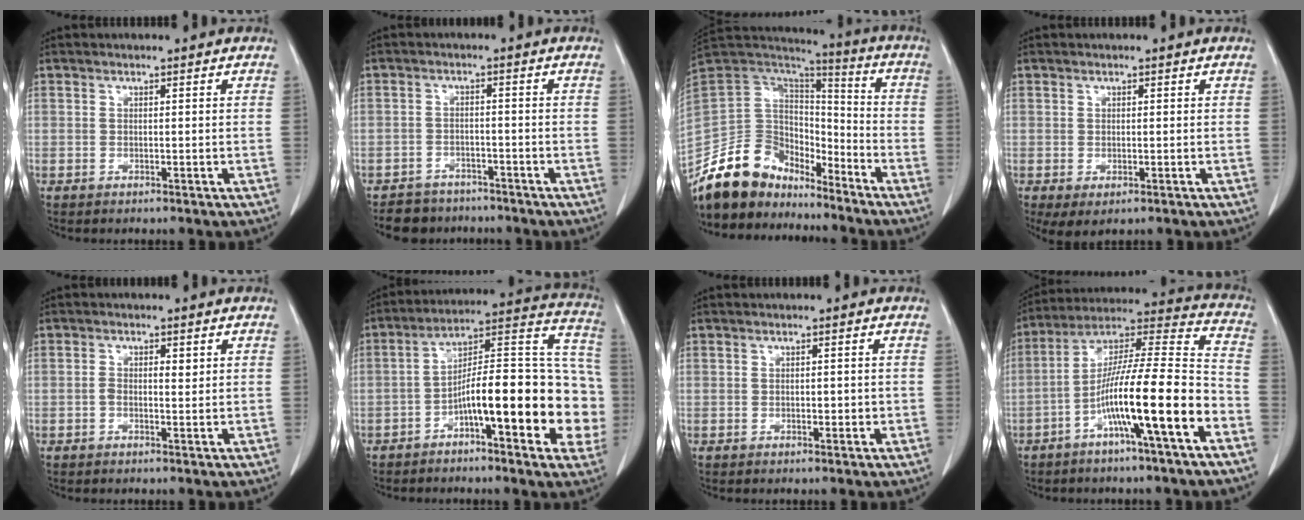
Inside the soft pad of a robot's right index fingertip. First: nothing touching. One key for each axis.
{"total": 7.4, "fx": -6.2, "fy": 3.9, "fz": 1.2, "tx": -0.021, "ty": 0.004, "tz": -0.093}
{"total": 18.3, "fx": -15.1, "fy": 8.6, "fz": 6.0, "tx": -0.118, "ty": 0.045, "tz": -0.273}
{"total": 4.6, "fx": -1.5, "fy": 2.5, "fz": 3.6, "tx": -0.081, "ty": -0.012, "tz": -0.020}
{"total": 3.0, "fx": 0.3, "fy": 1.6, "fz": 2.6, "tx": -0.053, "ty": 0.014, "tz": 0.007}
{"total": 21.5, "fx": -5.2, "fy": 5.5, "fz": 20.2, "tx": -0.228, "ty": 0.048, "tz": -0.067}
{"total": 2.0, "fx": -0.2, "fy": 1.1, "fz": 1.6, "tx": -0.032, "ty": 0.003, "tz": 0.001}
{"total": 18.2, "fx": -7.2, "fy": 0.7, "fz": 16.8, "tx": -0.288, "ty": 0.005, "tz": -0.126}